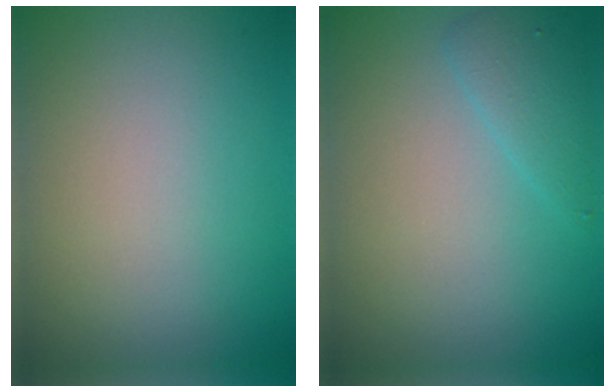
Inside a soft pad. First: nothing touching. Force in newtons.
{"total": 2.0, "press": 2.0, "slide": 0.1}